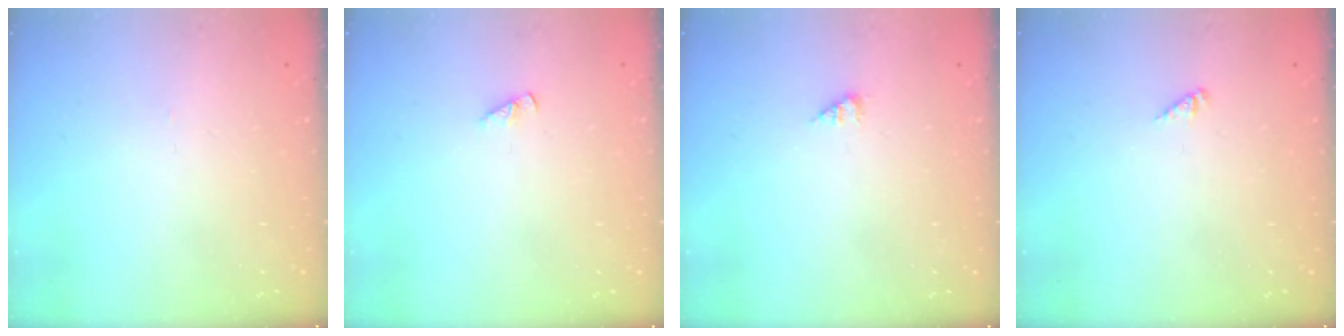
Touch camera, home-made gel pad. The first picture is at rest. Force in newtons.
{"total": 1.3, "press": 1.3, "slide": 0.2}
{"total": 1.3, "press": 1.3, "slide": 0.2}
{"total": 0.0}